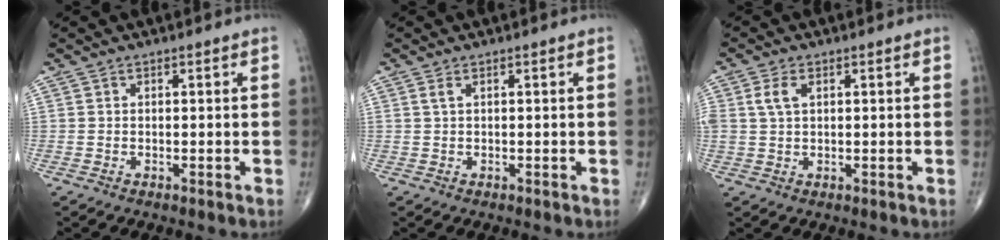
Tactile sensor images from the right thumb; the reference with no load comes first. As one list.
[{"total": 0.9, "force": [0.4, 0.3, 0.8], "torque": [-0.021, 0.007, 0.010]}, {"total": 3.6, "force": [1.2, 2.2, 2.6], "torque": [-0.059, 0.005, 0.025]}]